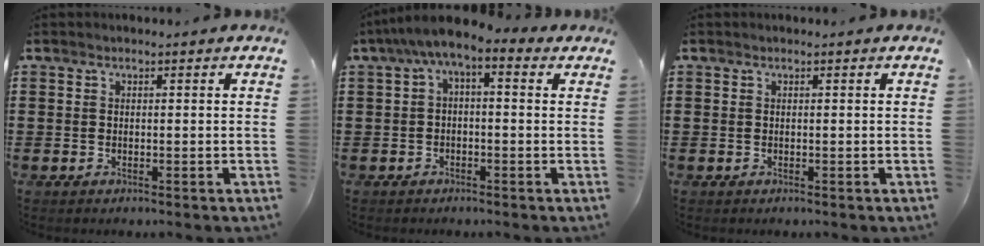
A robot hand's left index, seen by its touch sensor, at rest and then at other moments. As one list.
[{"total": 3.0, "force": [-0.5, 0.7, 2.9], "torque": [-0.065, -0.010, -0.019]}, {"total": 0.0}]